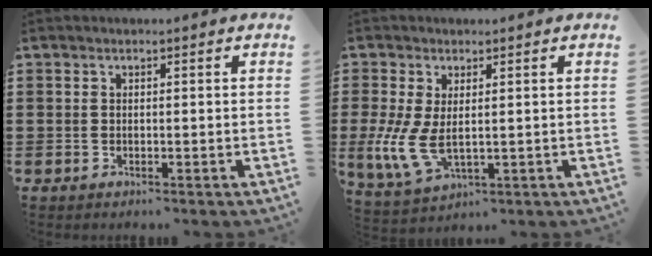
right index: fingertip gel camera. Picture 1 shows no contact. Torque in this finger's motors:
{"motor_torque": [1.92, 0.22, 0.81, 0.21]}